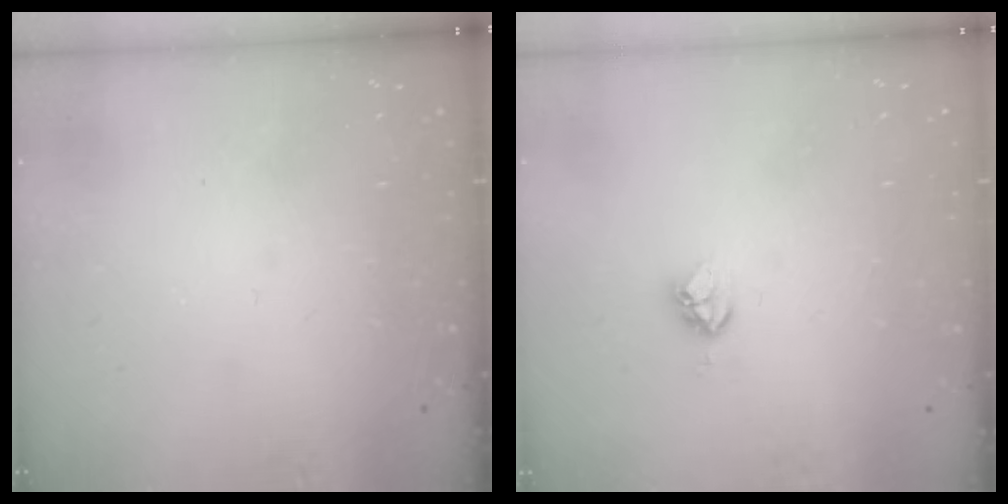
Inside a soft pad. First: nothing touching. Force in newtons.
{"total": 4.7, "press": 4.7, "slide": 0.1}